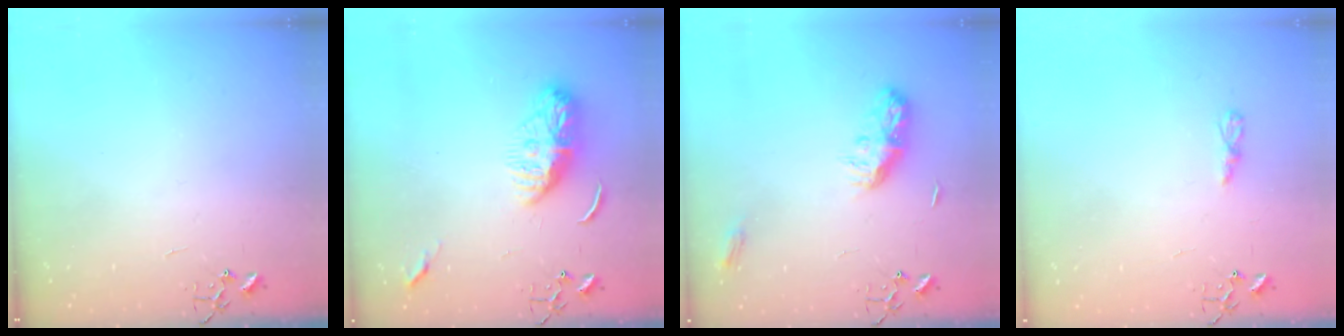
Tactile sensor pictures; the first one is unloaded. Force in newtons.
{"total": 12.5, "press": 12.5, "slide": 1.1}
{"total": 9.9, "press": 9.9, "slide": 0.1}
{"total": 3.5, "press": 3.5, "slide": 0.4}